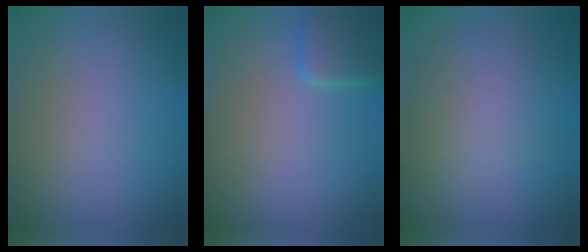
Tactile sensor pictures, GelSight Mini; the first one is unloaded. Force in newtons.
{"total": 2.5, "press": 2.5, "slide": 0.1}
{"total": 3.6, "press": 3.6, "slide": 0.0}